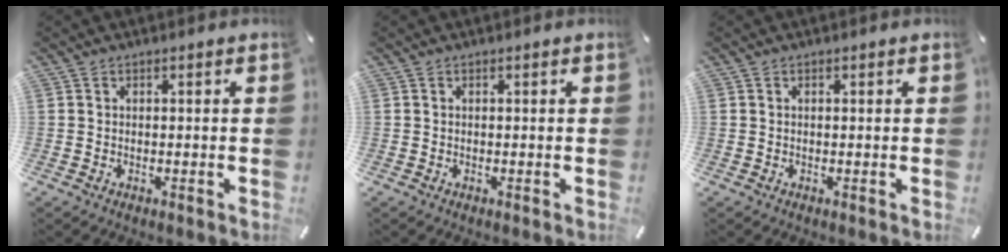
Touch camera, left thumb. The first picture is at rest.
{"total": 0.0}
{"total": 0.0}